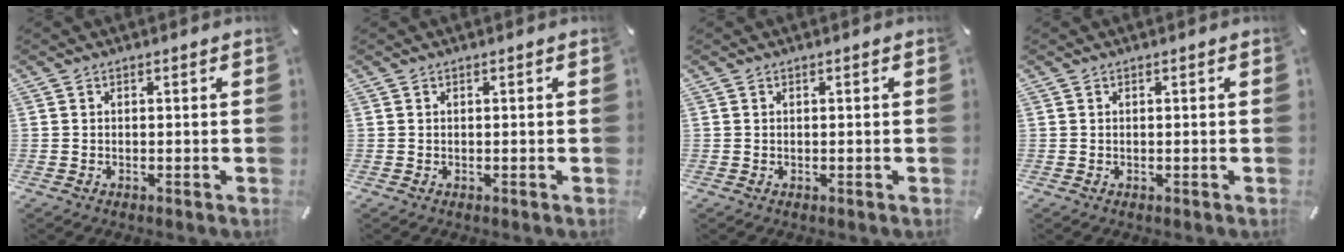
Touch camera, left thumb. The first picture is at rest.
{"total": 0.0}
{"total": 0.0}
{"total": 0.0}